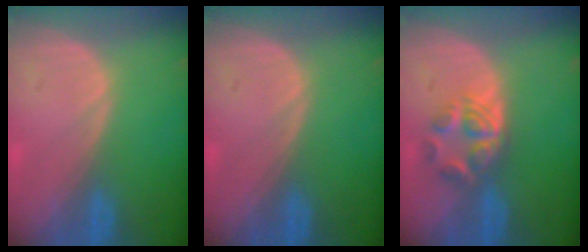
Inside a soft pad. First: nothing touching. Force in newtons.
{"total": 0.0}
{"total": 5.9, "press": 5.0, "slide": 3.2}